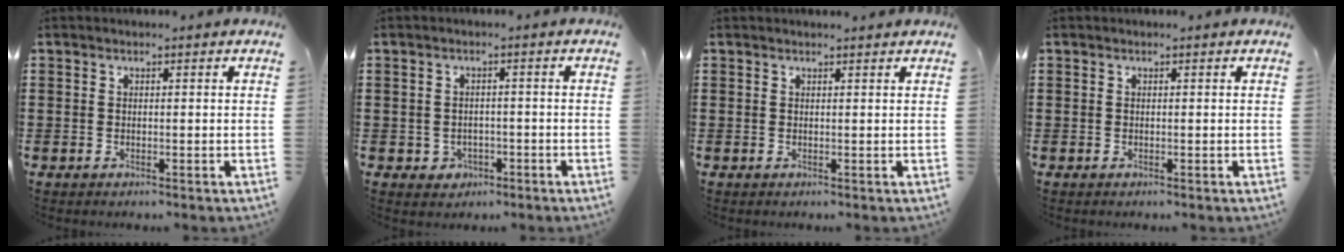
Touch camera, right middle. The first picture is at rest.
{"total": 1.7, "force": [-0.9, 1.4, 0.3], "torque": [-0.013, 0.001, -0.023]}
{"total": 0.6, "force": [0.6, -0.1, 0.1], "torque": [0.004, -0.004, 0.009]}
{"total": 0.0}